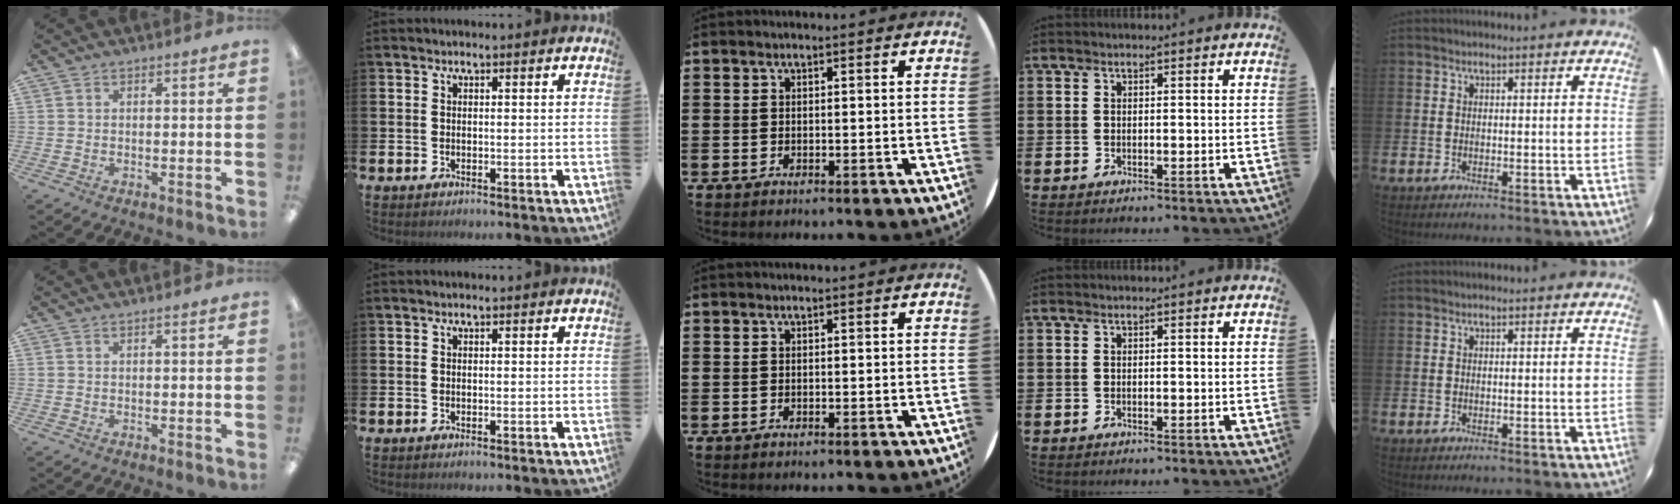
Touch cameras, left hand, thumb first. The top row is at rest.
{}